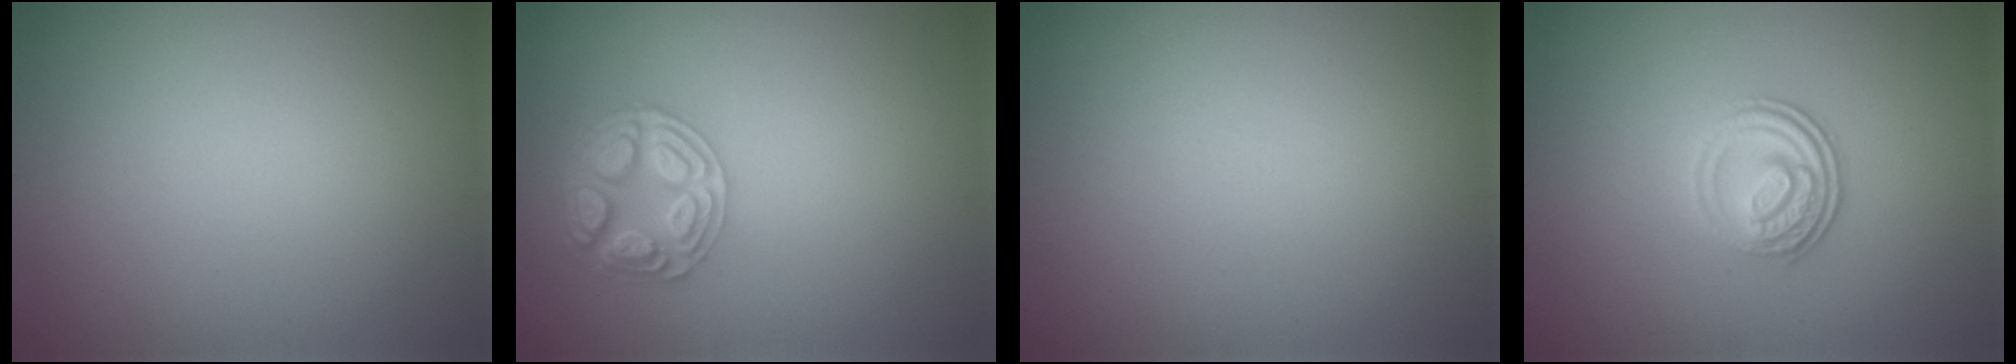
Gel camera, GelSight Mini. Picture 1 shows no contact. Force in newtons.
{"total": 3.8, "press": 3.5, "slide": 1.6}
{"total": 0.0}
{"total": 3.6, "press": 2.7, "slide": 2.3}